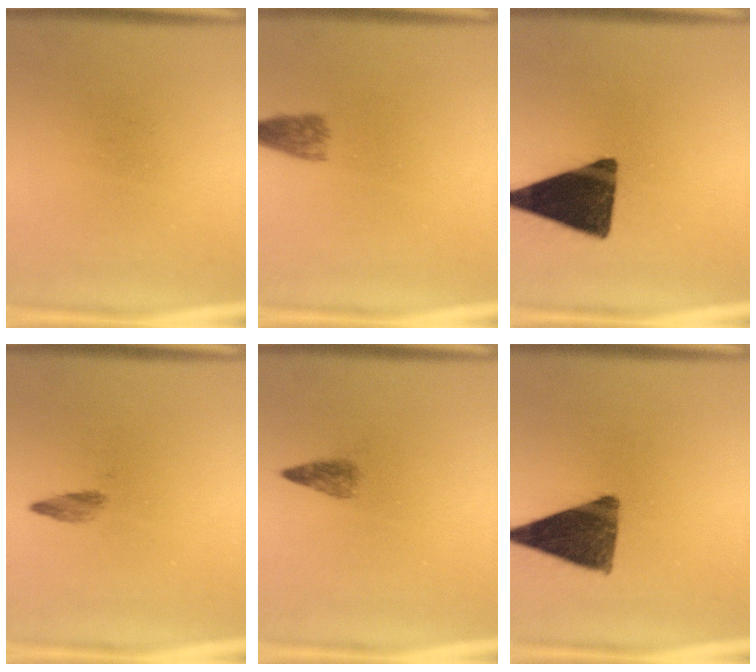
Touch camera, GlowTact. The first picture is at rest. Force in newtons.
{"total": 2.7}
{"total": 16.0}
{"total": 1.4}
{"total": 1.8}
{"total": 12.2}